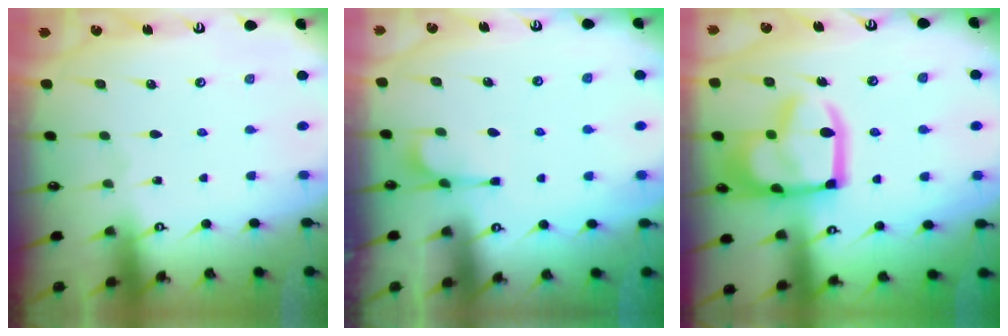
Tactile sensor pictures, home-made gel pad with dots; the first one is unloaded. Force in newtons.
{"total": 2.5, "press": 2.2, "slide": 1.2}
{"total": 21.2, "press": 21.1, "slide": 2.3}